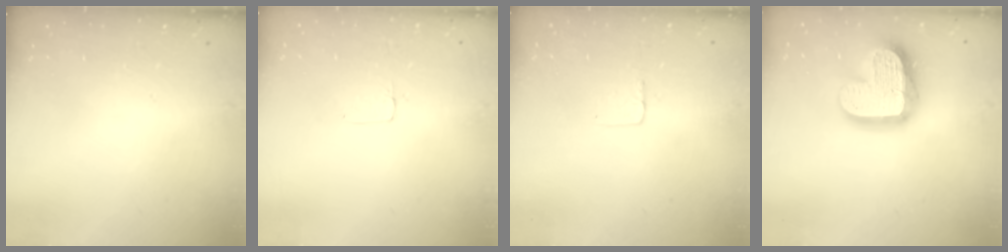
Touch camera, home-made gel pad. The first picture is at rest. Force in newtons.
{"total": 2.0, "press": 2.0, "slide": 0.0}
{"total": 2.7, "press": 2.7, "slide": 0.1}
{"total": 18.7, "press": 18.6, "slide": 1.5}